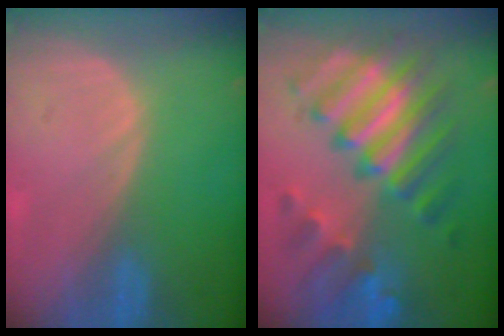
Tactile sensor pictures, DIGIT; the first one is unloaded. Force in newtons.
{"total": 11.3, "press": 11.2, "slide": 1.2}